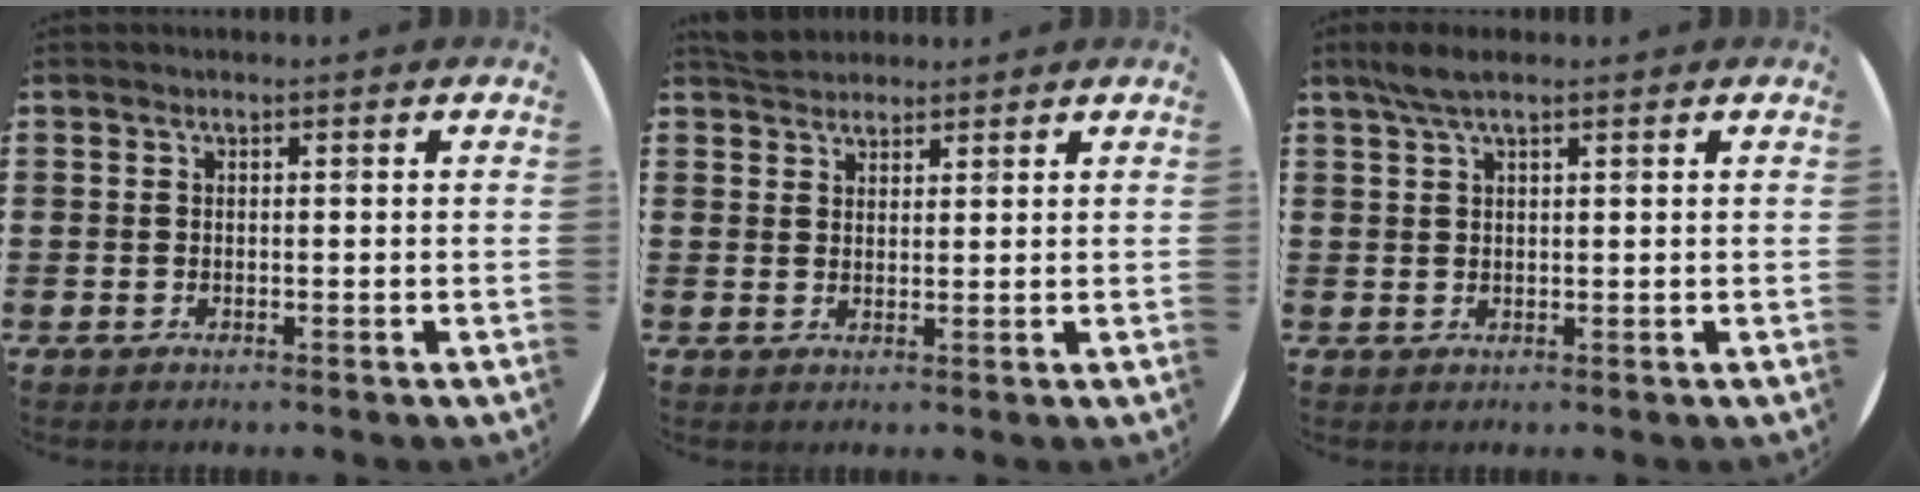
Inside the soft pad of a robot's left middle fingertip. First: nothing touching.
{"total": 2.7, "force": [2.6, 0.8, 0.0], "torque": [0.004, -0.001, 0.048]}
{"total": 3.0, "force": [2.1, 0.5, 2.1], "torque": [-0.042, 0.006, 0.036]}